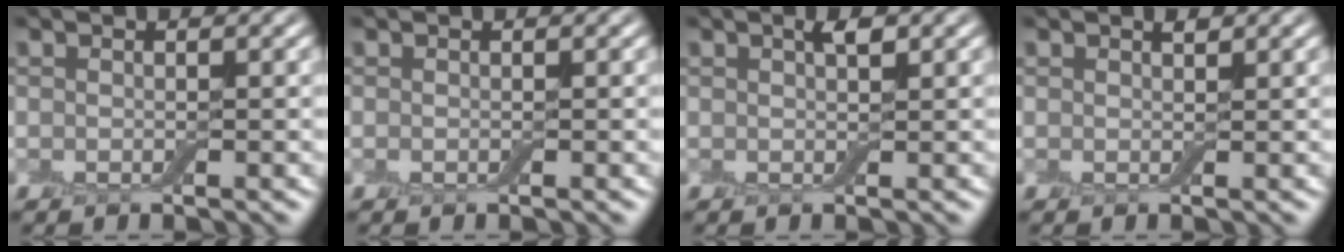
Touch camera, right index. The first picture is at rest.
{"total": 0.0}
{"total": 1.3, "force": [0.7, 0.3, 1.1], "torque": [-0.019, 0.000, 0.010]}
{"total": 0.6, "force": [0.5, 0.2, 0.4], "torque": [-0.007, -0.003, 0.008]}